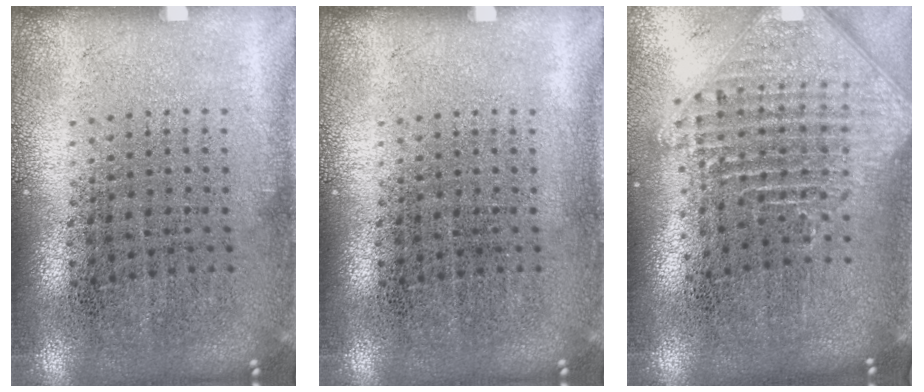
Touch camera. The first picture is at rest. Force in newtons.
{"total": 0.0}
{"total": 2.5, "press": 1.8, "slide": 1.7}